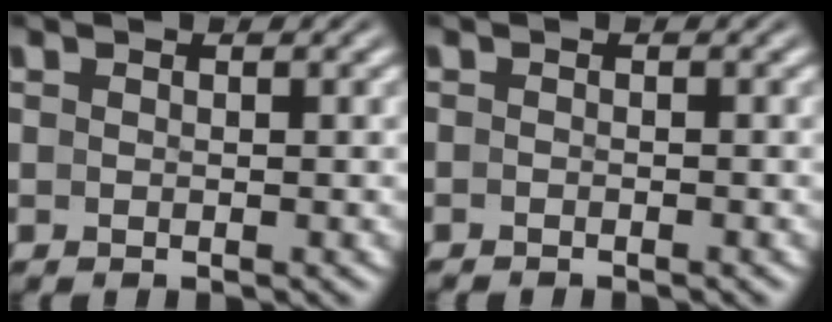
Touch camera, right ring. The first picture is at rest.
{"total": 0.8, "force": [-0.8, -0.2, 0.0], "torque": [-0.002, -0.005, -0.012]}